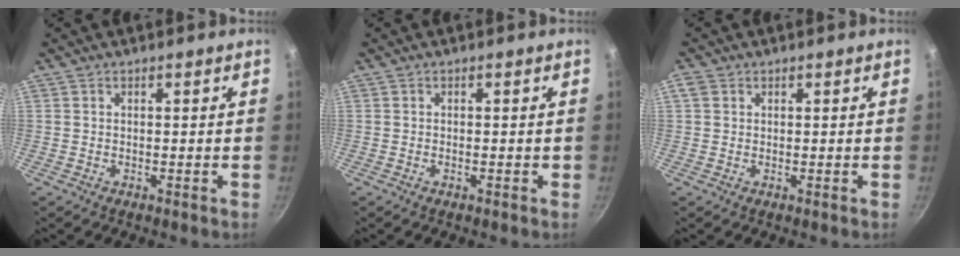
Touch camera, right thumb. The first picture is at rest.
{"total": 0.7, "force": [-0.2, 0.4, 0.5], "torque": [-0.007, 0.003, -0.005]}
{"total": 1.7, "force": [0.6, 1.4, 0.8], "torque": [-0.014, 0.000, 0.009]}